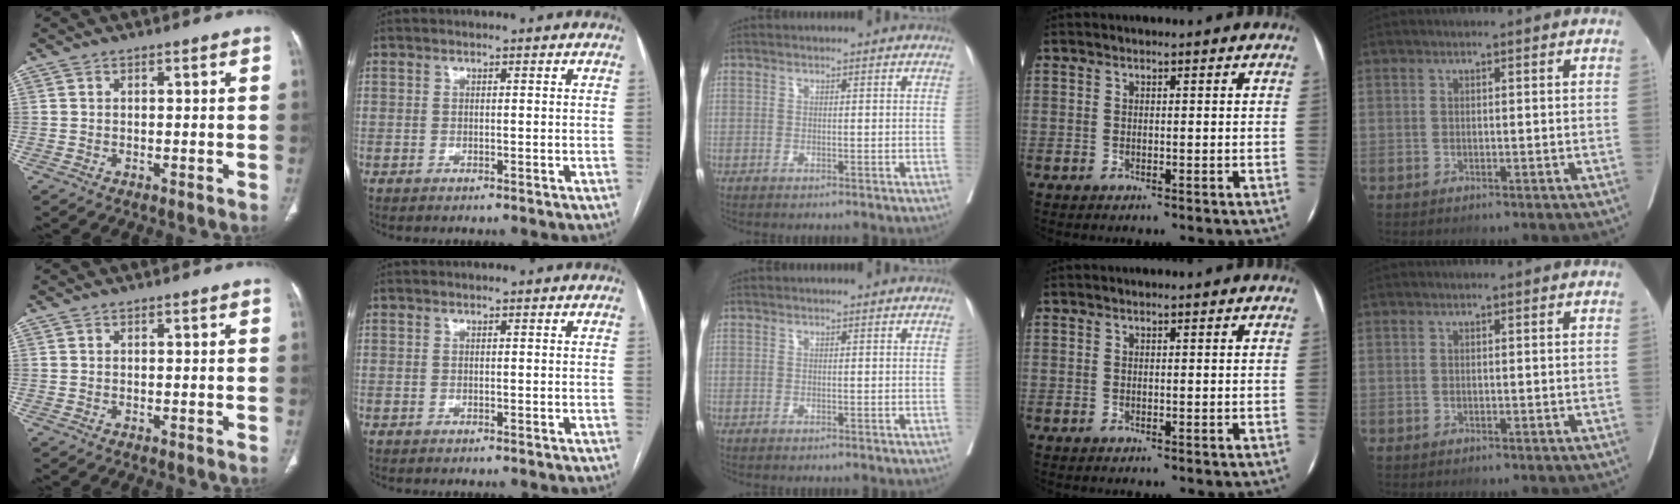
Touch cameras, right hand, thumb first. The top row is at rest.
{}